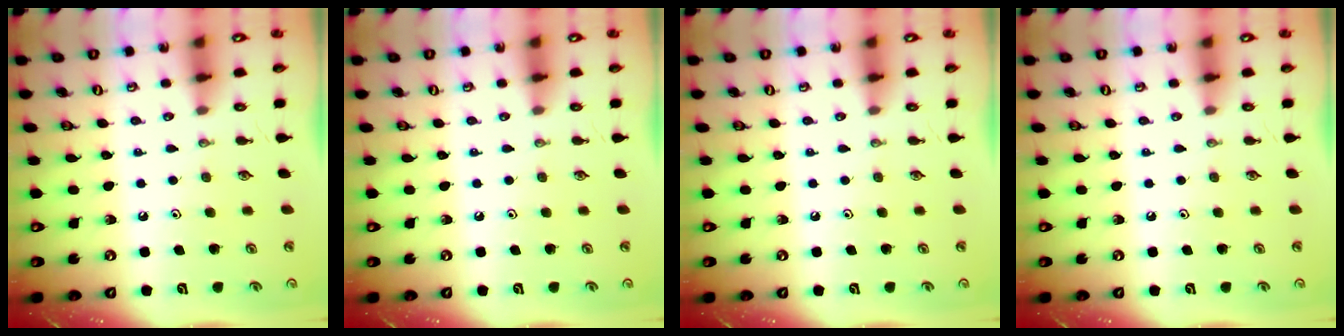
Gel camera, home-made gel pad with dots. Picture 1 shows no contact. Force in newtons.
{"total": 0.0}
{"total": 0.0}
{"total": 0.0}